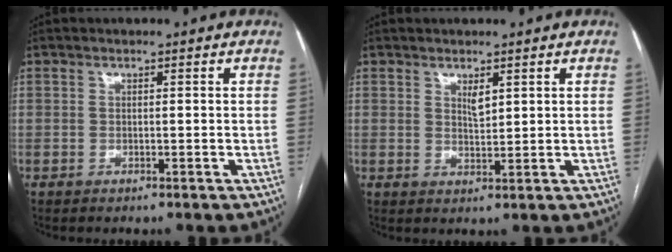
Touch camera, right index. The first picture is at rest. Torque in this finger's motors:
{"motor_torque": [0.30, 0.26, 0.02, 0.04]}